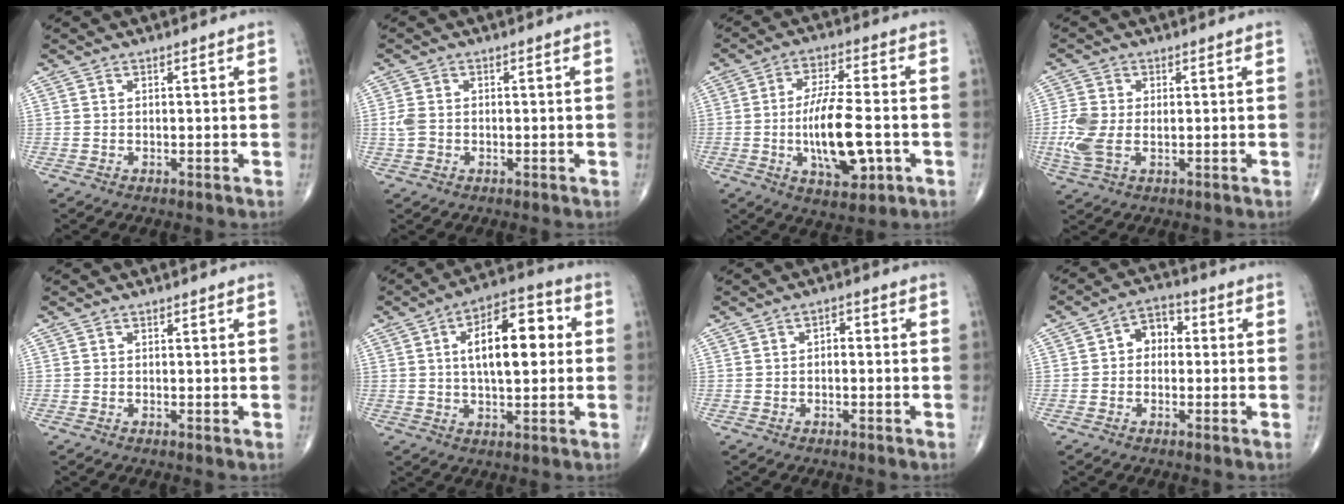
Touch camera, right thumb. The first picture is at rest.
{"total": 2.7, "force": [-0.3, 2.0, 1.7], "torque": [-0.041, 0.005, -0.008]}
{"total": 13.4, "force": [-2.7, 5.0, 12.1], "torque": [-0.207, 0.009, -0.040]}
{"total": 6.8, "force": [-0.5, 4.2, 5.3], "torque": [-0.139, 0.003, -0.009]}
{"total": 0.0}
{"total": 14.2, "force": [2.1, 6.6, 12.4], "torque": [-0.171, 0.018, 0.027]}
{"total": 1.7, "force": [-0.1, 1.1, 1.3], "torque": [-0.009, 0.010, -0.009]}
{"total": 5.7, "force": [0.3, 4.3, 3.7], "torque": [-0.031, 0.022, -0.008]}